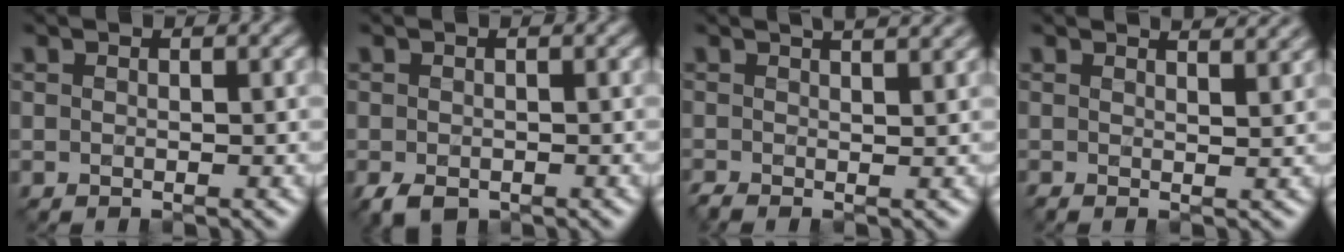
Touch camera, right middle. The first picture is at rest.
{"total": 2.0, "force": [-1.1, 1.2, 1.2], "torque": [-0.027, -0.008, -0.020]}
{"total": 3.5, "force": [1.2, 1.3, 3.0], "torque": [-0.023, 0.015, -0.001]}
{"total": 2.6, "force": [2.1, 0.8, 1.4], "torque": [-0.005, 0.007, 0.018]}